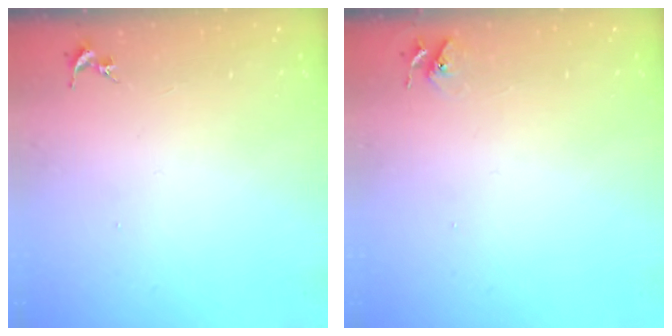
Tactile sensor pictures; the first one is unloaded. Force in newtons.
{"total": 5.8, "press": 5.8, "slide": 0.7}